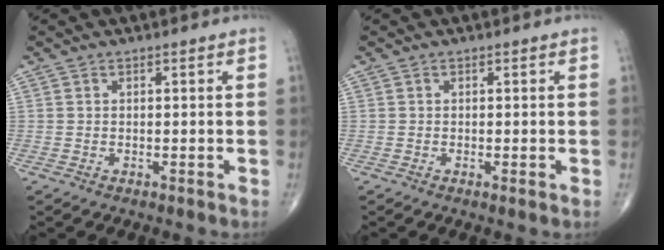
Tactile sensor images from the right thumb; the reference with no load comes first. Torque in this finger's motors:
{"motor_torque": [-0.15, -0.09, -0.32, -0.08, -0.04]}